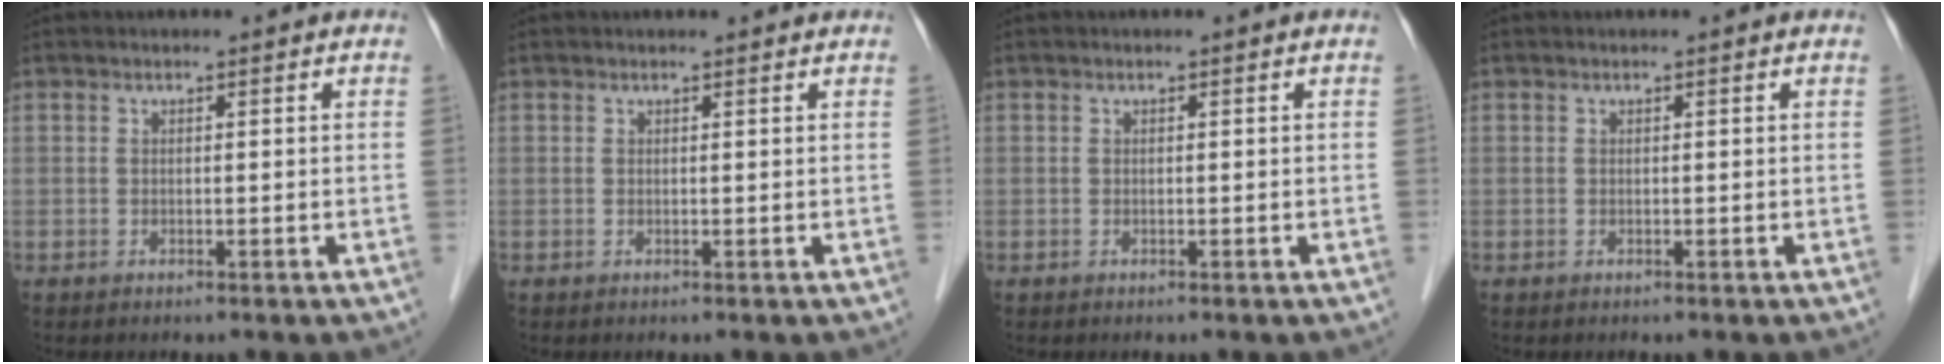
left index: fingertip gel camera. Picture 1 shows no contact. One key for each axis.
{"total": 1.8, "fx": 1.7, "fy": 0.3, "fz": 0.2, "tx": -0.011, "ty": 0.010, "tz": 0.017}
{"total": 0.0}
{"total": 0.0}